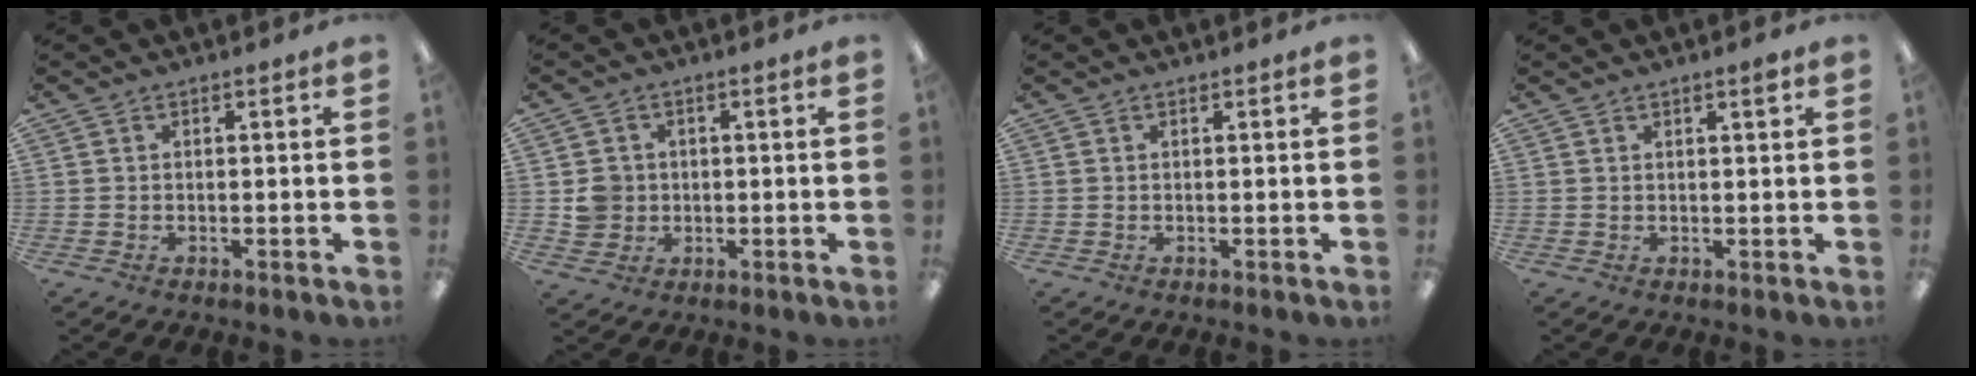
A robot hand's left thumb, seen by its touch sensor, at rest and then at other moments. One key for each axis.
{"total": 4.6, "fx": 0.1, "fy": 4.6, "fz": 0.9, "tx": -0.010, "ty": 0.005, "tz": 0.002}
{"total": 0.0}
{"total": 1.8, "fx": 1.3, "fy": 0.2, "fz": 1.3, "tx": -0.019, "ty": -0.003, "tz": 0.020}